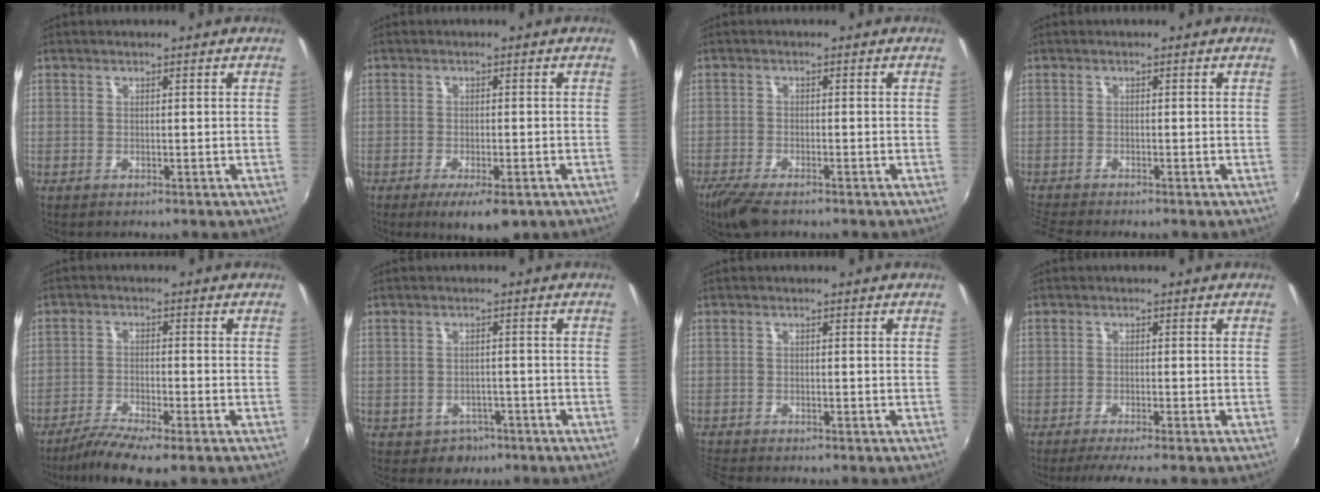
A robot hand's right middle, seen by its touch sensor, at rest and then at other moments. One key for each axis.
{"total": 6.3, "fx": -3.9, "fy": 2.0, "fz": 4.5, "tx": -0.086, "ty": -0.020, "tz": -0.059}
{"total": 6.8, "fx": -5.4, "fy": 1.6, "fz": 3.9, "tx": -0.099, "ty": -0.026, "tz": -0.102}
{"total": 3.6, "fx": -3.5, "fy": 0.0, "fz": 1.0, "tx": -0.034, "ty": -0.020, "tz": -0.070}
{"total": 6.8, "fx": -5.2, "fy": 0.7, "fz": 4.3, "tx": -0.106, "ty": -0.018, "tz": -0.097}
{"total": 4.0, "fx": -2.2, "fy": 3.2, "fz": 0.7, "tx": -0.025, "ty": 0.002, "tz": -0.025}
{"total": 3.3, "fx": -3.2, "fy": 0.2, "fz": 0.6, "tx": -0.027, "ty": -0.018, "tz": -0.067}
{"total": 5.0, "fx": -4.3, "fy": -0.5, "fz": 2.5, "tx": -0.055, "ty": -0.014, "tz": -0.069}